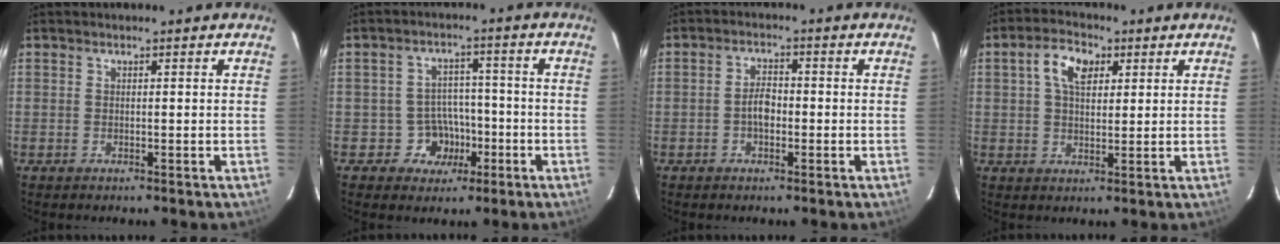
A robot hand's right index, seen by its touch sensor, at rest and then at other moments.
{"total": 6.1, "force": [-2.8, 5.3, 1.0], "torque": [-0.028, 0.024, -0.031]}
{"total": 3.1, "force": [-0.9, 1.7, 2.4], "torque": [-0.041, 0.009, -0.015]}
{"total": 6.3, "force": [2.2, 3.7, 4.5], "torque": [-0.081, 0.020, 0.041]}